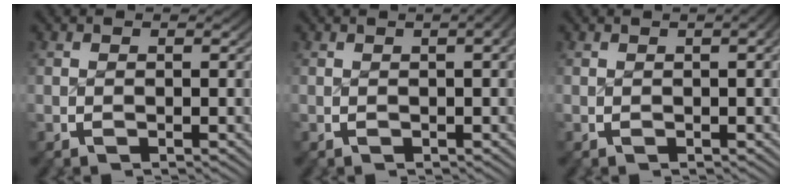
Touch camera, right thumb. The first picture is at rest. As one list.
[{"total": 2.7, "force": [0.5, 0.9, 2.5], "torque": [-0.025, 0.016, 0.004]}, {"total": 1.4, "force": [0.1, 0.3, 1.4], "torque": [-0.016, 0.008, 0.002]}]